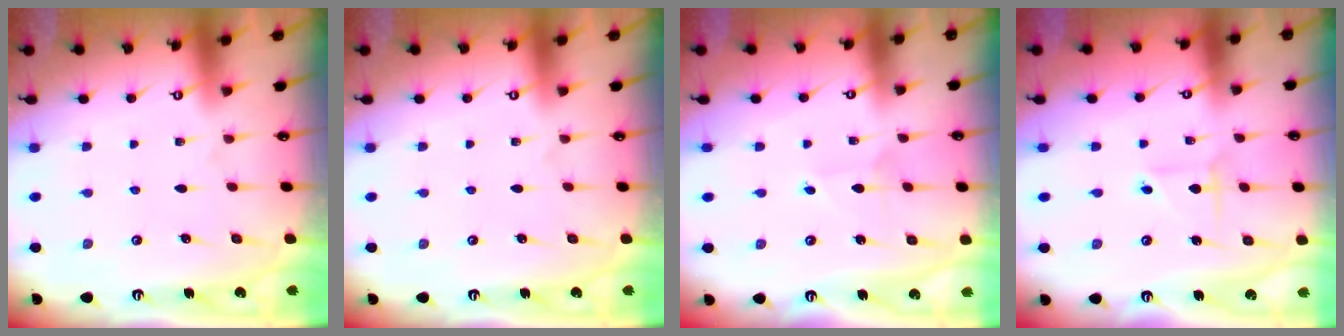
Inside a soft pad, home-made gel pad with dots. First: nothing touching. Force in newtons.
{"total": 0.0}
{"total": 2.7, "press": 2.7, "slide": 0.2}
{"total": 2.6, "press": 2.6, "slide": 0.3}